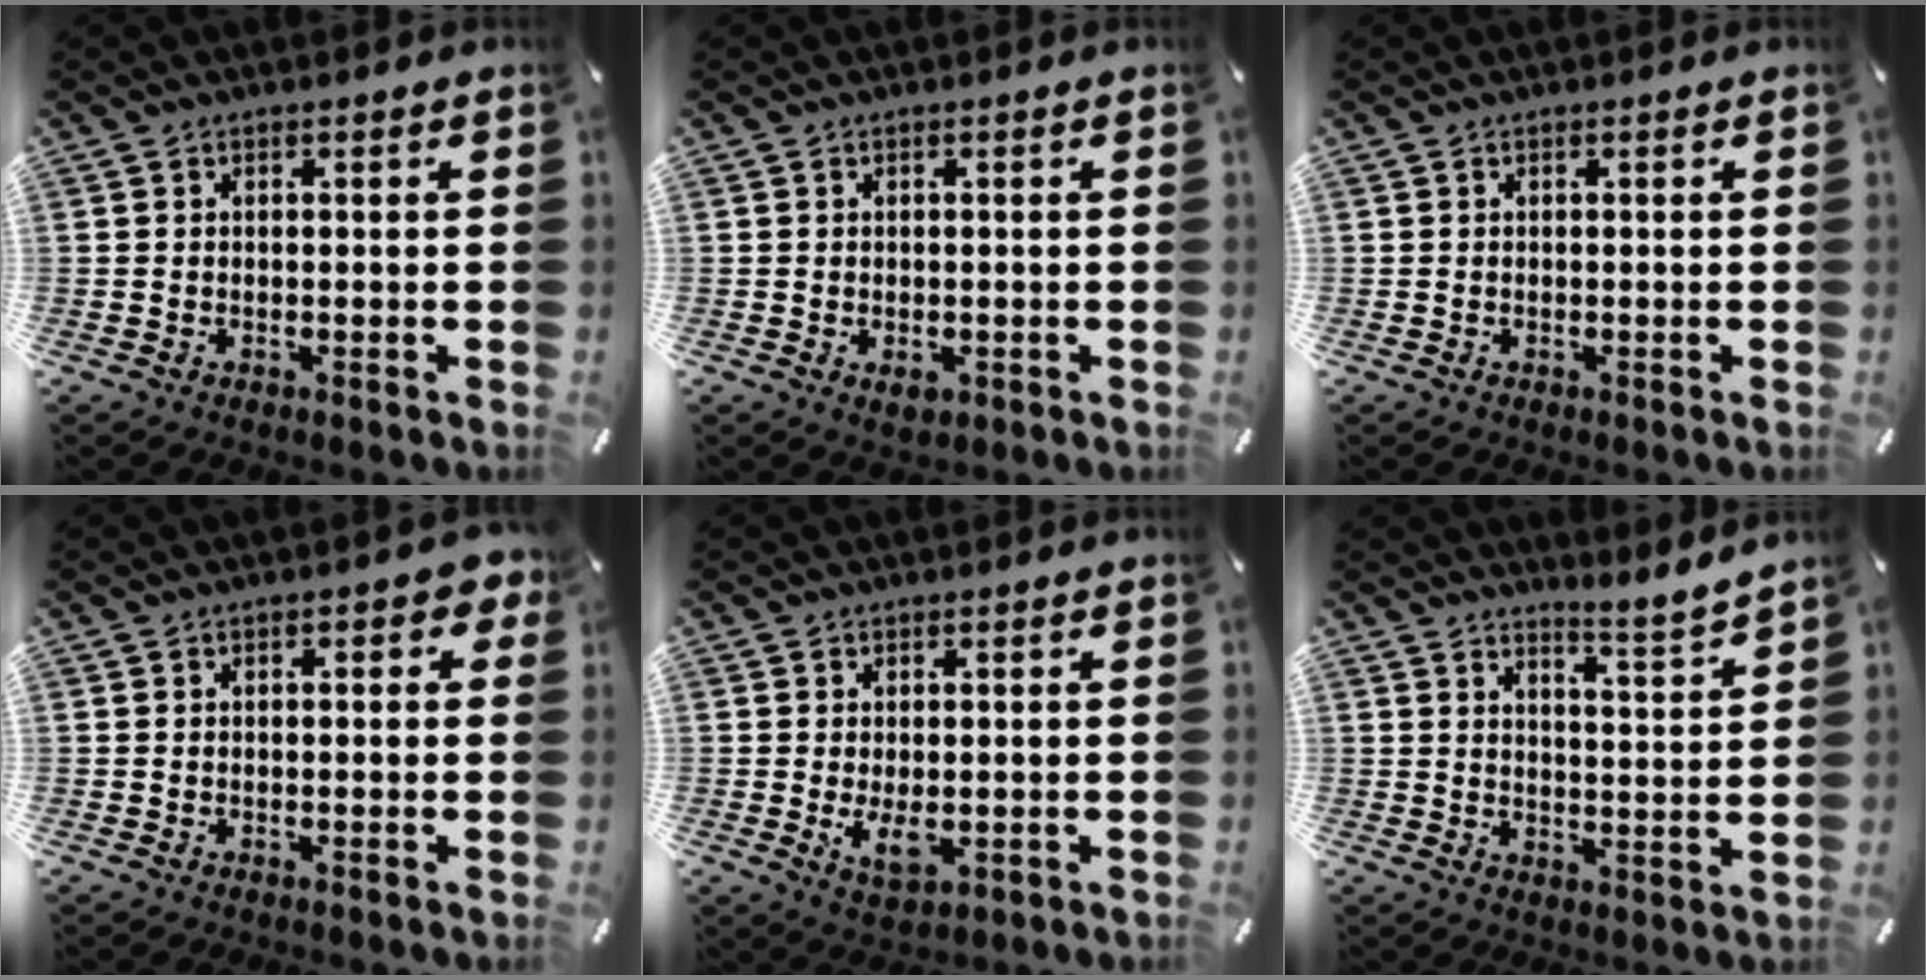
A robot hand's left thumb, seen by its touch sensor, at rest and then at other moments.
{"total": 1.7, "force": [-0.4, 1.0, 1.3], "torque": [-0.024, 0.002, -0.008]}
{"total": 0.0}
{"total": 2.5, "force": [0.6, 1.2, 2.2], "torque": [-0.029, 0.001, 0.005]}
{"total": 5.1, "force": [-0.5, 2.3, 4.5], "torque": [-0.097, -0.010, -0.013]}
{"total": 5.0, "force": [4.9, -0.1, 1.4], "torque": [-0.021, -0.049, 0.079]}